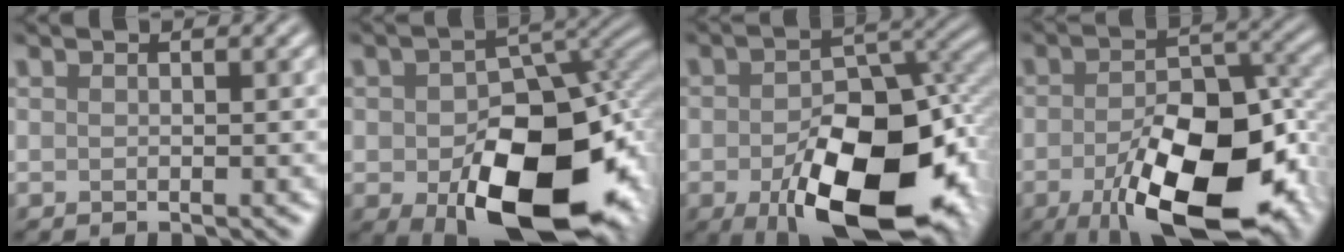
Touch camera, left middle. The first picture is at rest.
{"total": 15.1, "force": [-4.5, 9.0, 11.2], "torque": [-0.155, -0.032, -0.051]}
{"total": 13.8, "force": [-5.4, 7.6, 10.3], "torque": [-0.166, -0.024, -0.070]}
{"total": 13.0, "force": [-5.6, 6.0, 10.1], "torque": [-0.173, -0.017, -0.079]}